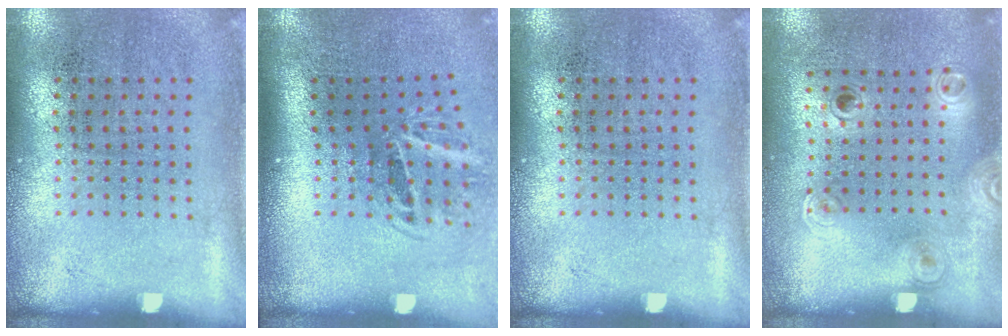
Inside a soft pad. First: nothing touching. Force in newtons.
{"total": 2.0, "press": 1.3, "slide": 1.5}
{"total": 0.0}
{"total": 1.1, "press": 0.8, "slide": 0.7}